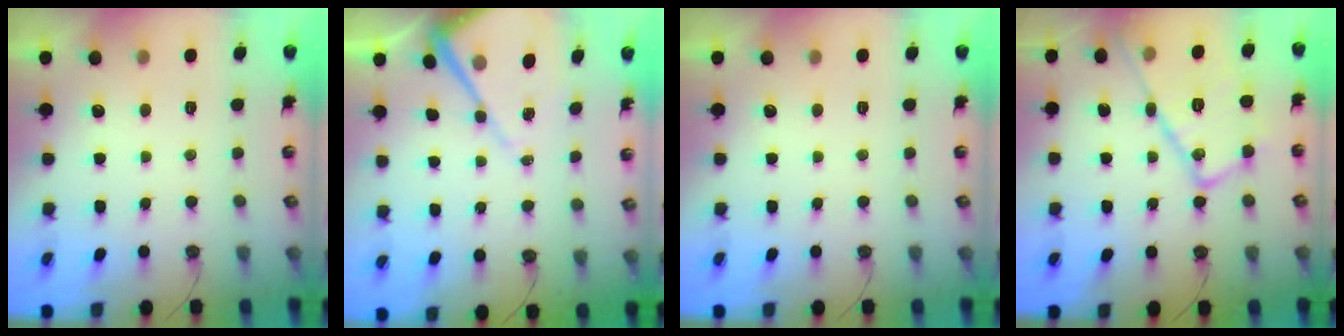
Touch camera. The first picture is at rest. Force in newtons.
{"total": 9.4, "press": 9.4, "slide": 0.8}
{"total": 0.0}
{"total": 20.3, "press": 20.3, "slide": 1.7}